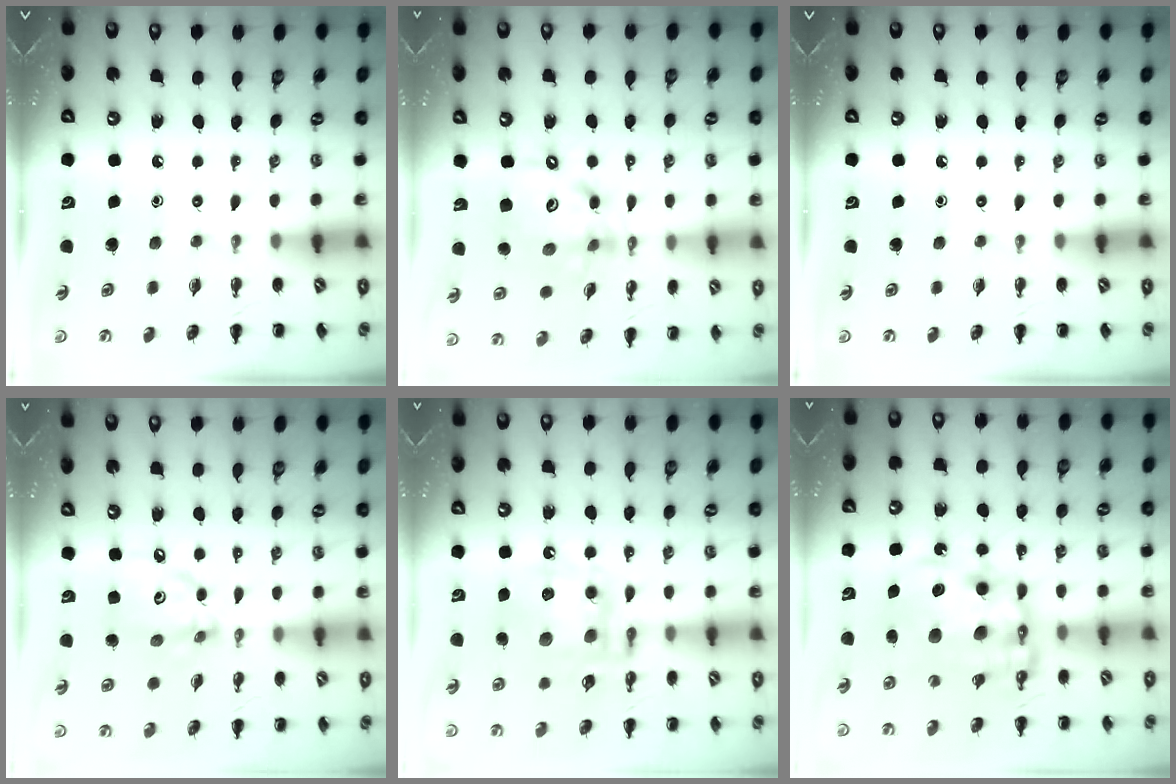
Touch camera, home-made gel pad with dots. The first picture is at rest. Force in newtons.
{"total": 14.3, "press": 13.9, "slide": 3.4}
{"total": 0.0}
{"total": 9.8, "press": 9.7, "slide": 1.4}
{"total": 16.2, "press": 16.0, "slide": 3.0}
{"total": 16.6, "press": 16.1, "slide": 3.9}